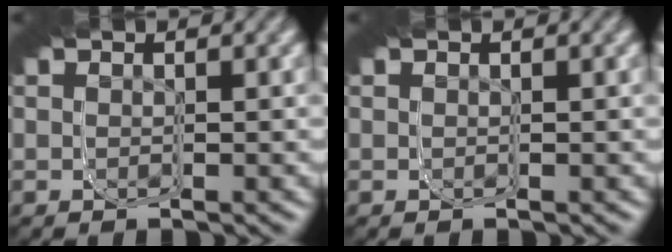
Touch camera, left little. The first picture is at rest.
{"total": 0.0}